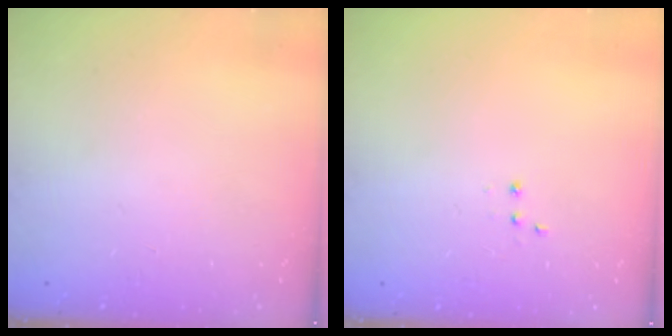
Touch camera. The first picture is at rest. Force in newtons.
{"total": 3.0, "press": 2.9, "slide": 0.7}